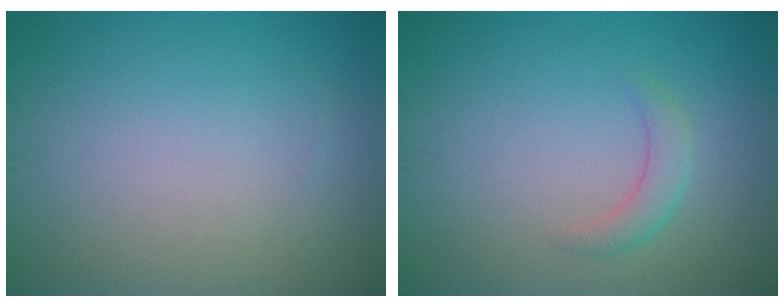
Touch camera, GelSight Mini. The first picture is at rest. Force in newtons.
{"total": 1.7, "press": 1.7, "slide": 0.1}